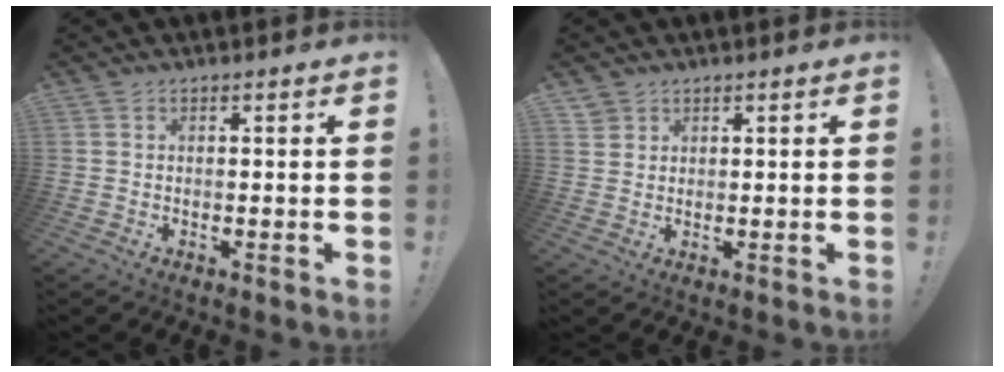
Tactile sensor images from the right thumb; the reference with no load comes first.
{"total": 2.0, "force": [1.6, 1.2, 0.1], "torque": [-0.001, -0.010, 0.031]}